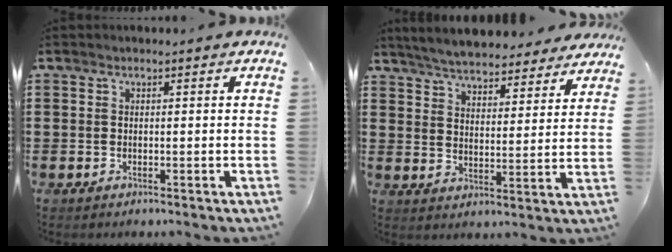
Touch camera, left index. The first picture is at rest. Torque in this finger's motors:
{"motor_torque": [2.14, 0.00, 1.05, 0.21]}